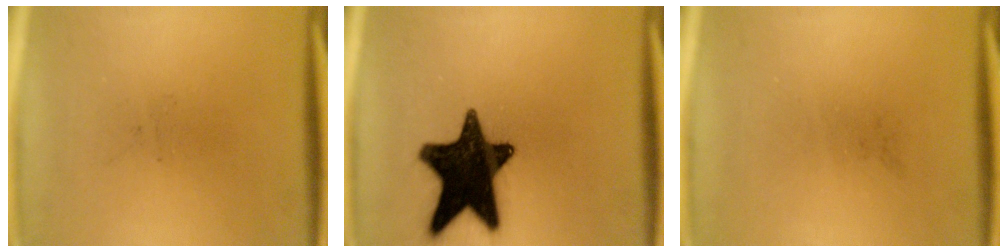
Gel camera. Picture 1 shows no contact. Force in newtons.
{"total": 18.1}
{"total": 0.0}